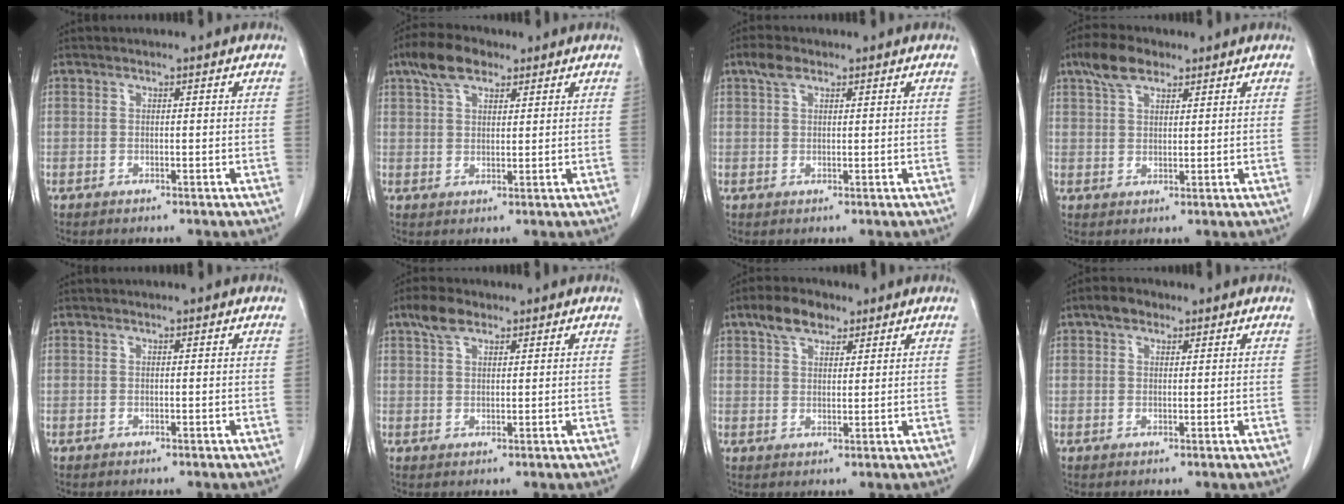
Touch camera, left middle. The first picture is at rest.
{"total": 6.4, "force": [4.1, 3.1, 3.8], "torque": [-0.077, 0.021, 0.077]}
{"total": 2.5, "force": [1.5, 1.3, 1.4], "torque": [-0.033, 0.012, 0.031]}
{"total": 5.7, "force": [3.8, 2.7, 3.3], "torque": [-0.069, 0.016, 0.073]}
{"total": 0.0}
{"total": 3.9, "force": [2.6, 1.9, 2.3], "torque": [-0.051, 0.013, 0.051]}
{"total": 5.6, "force": [3.7, 2.8, 3.2], "torque": [-0.061, 0.015, 0.069]}
{"total": 2.9, "force": [1.8, 1.8, 1.5], "torque": [-0.031, 0.011, 0.029]}